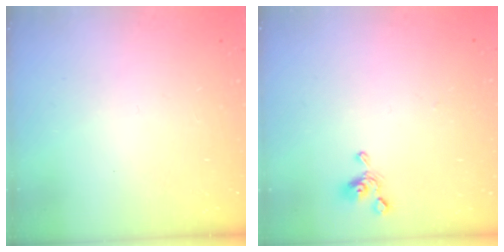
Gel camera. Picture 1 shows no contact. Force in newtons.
{"total": 2.8, "press": 2.8, "slide": 0.4}